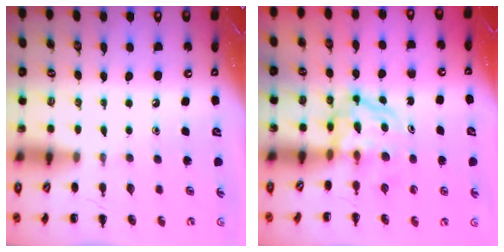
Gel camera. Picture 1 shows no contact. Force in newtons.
{"total": 3.7, "press": 3.7, "slide": 0.4}